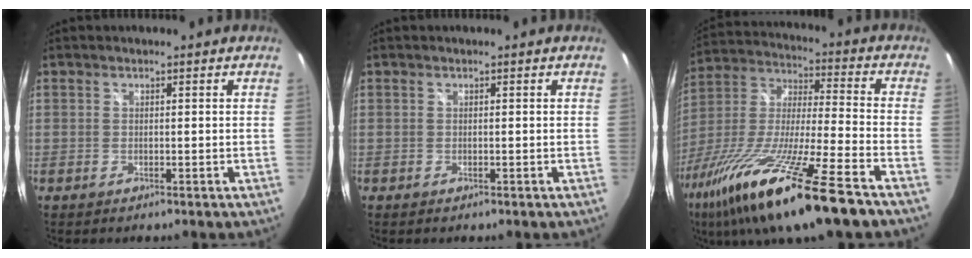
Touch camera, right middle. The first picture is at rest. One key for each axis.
{"total": 0.0}
{"total": 25.7, "fx": -15.9, "fy": 2.1, "fz": 20.2, "tx": -0.387, "ty": -0.068, "tz": -0.287}